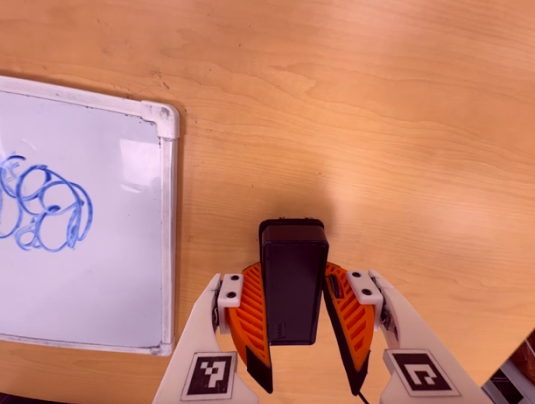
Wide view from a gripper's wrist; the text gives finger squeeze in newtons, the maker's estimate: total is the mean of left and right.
{"total": 7.1, "left": 5.7, "right": 8.5}